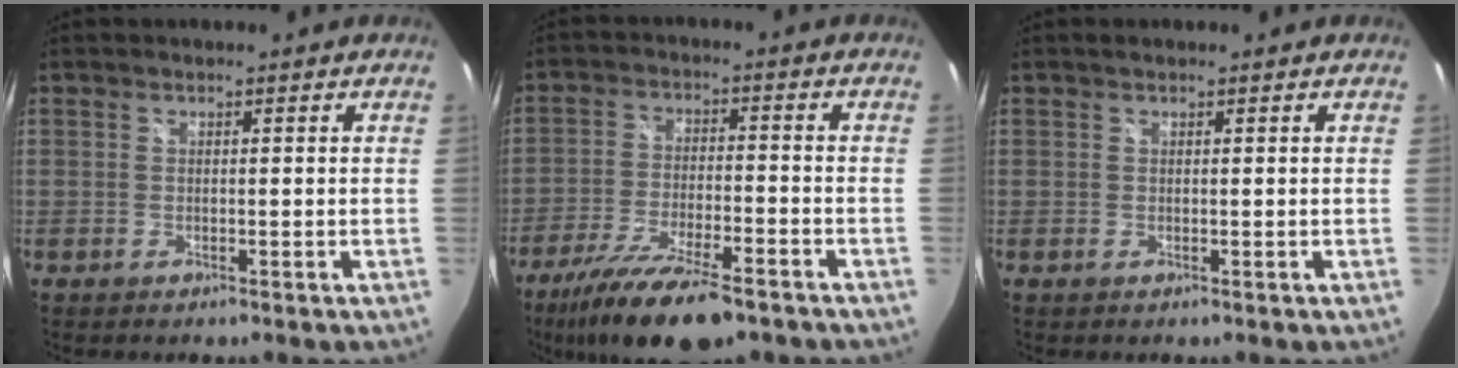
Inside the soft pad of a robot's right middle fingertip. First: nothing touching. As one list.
[{"total": 15.3, "force": [-11.4, 3.7, 9.6], "torque": [-0.196, -0.036, -0.197]}, {"total": 0.0}]